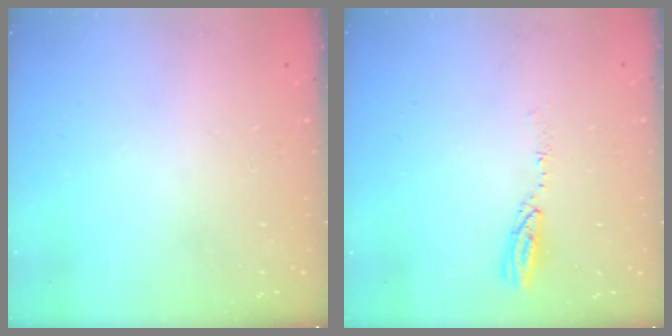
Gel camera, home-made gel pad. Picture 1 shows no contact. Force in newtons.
{"total": 3.5, "press": 3.5, "slide": 0.2}